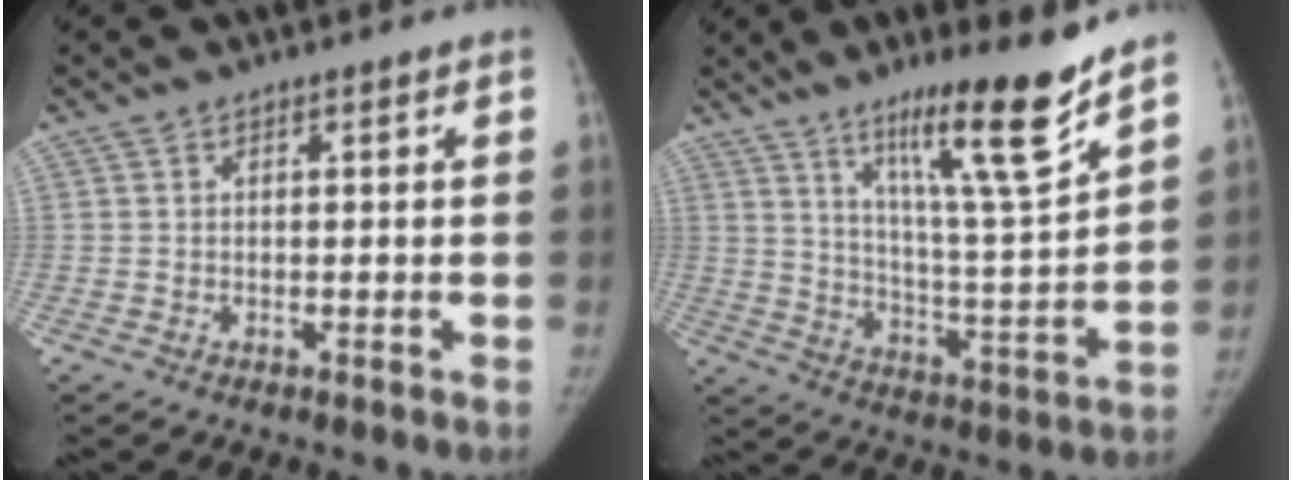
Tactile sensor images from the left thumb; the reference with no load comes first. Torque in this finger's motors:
{"motor_torque": [1.71, -0.18, 1.56, -1.23, 0.32]}